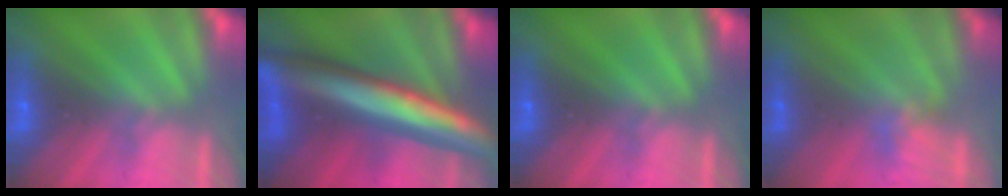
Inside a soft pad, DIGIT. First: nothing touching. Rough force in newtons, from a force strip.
{"total": 8.4}
{"total": 0.0}
{"total": 2.3}